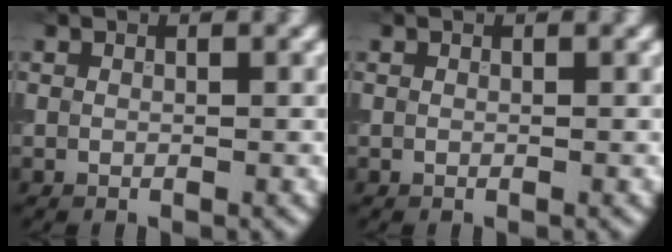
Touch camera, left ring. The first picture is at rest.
{"total": 0.0}